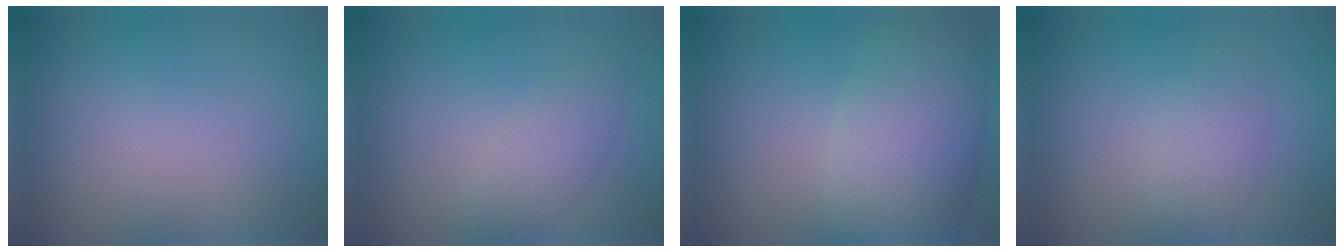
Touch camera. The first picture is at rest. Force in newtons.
{"total": 2.1, "press": 2.1, "slide": 0.0}
{"total": 7.4, "press": 7.4, "slide": 0.4}
{"total": 2.2, "press": 2.2, "slide": 0.0}